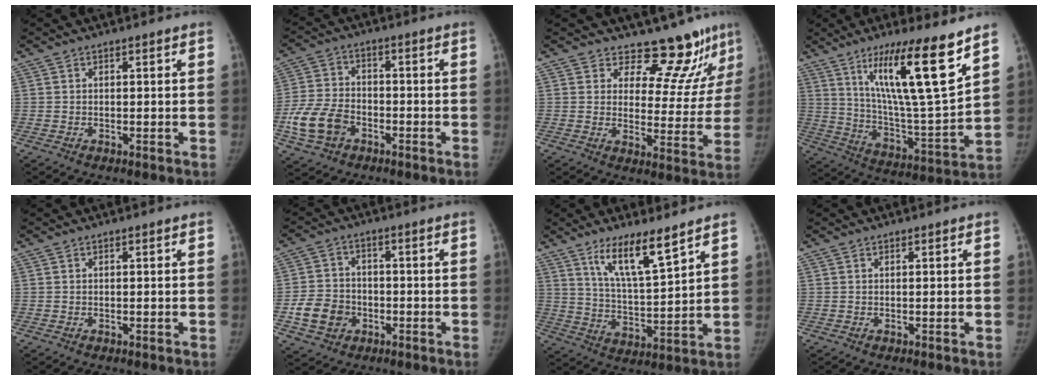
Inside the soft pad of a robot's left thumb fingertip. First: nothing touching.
{"total": 10.3, "force": [-4.1, 7.3, 6.0], "torque": [-0.120, 0.019, -0.079]}
{"total": 13.0, "force": [11.3, 5.0, 3.9], "torque": [-0.003, -0.096, 0.138]}
{"total": 20.9, "force": [12.0, 2.6, 16.9], "torque": [-0.259, -0.064, 0.210]}
{"total": 0.0}
{"total": 8.5, "force": [-2.8, 7.1, 3.6], "torque": [-0.049, 0.019, -0.048]}
{"total": 11.0, "force": [7.4, 2.0, 7.9], "torque": [-0.133, -0.055, 0.142]}
{"total": 0.0}